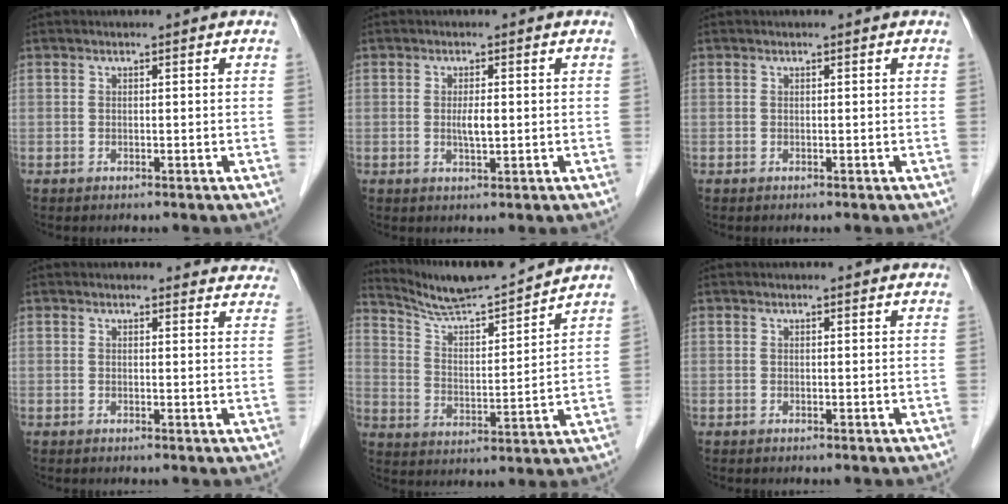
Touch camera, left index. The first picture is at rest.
{"total": 2.2, "force": [0.0, 0.4, 2.1], "torque": [-0.042, -0.001, 0.001]}
{"total": 0.0}
{"total": 9.8, "force": [9.4, 2.6, 0.9], "torque": [0.034, -0.004, 0.069]}
{"total": 12.8, "force": [12.4, -1.2, 2.8], "torque": [-0.059, -0.002, 0.209]}
{"total": 2.8, "force": [2.6, 0.5, 0.6], "torque": [-0.011, 0.015, 0.024]}